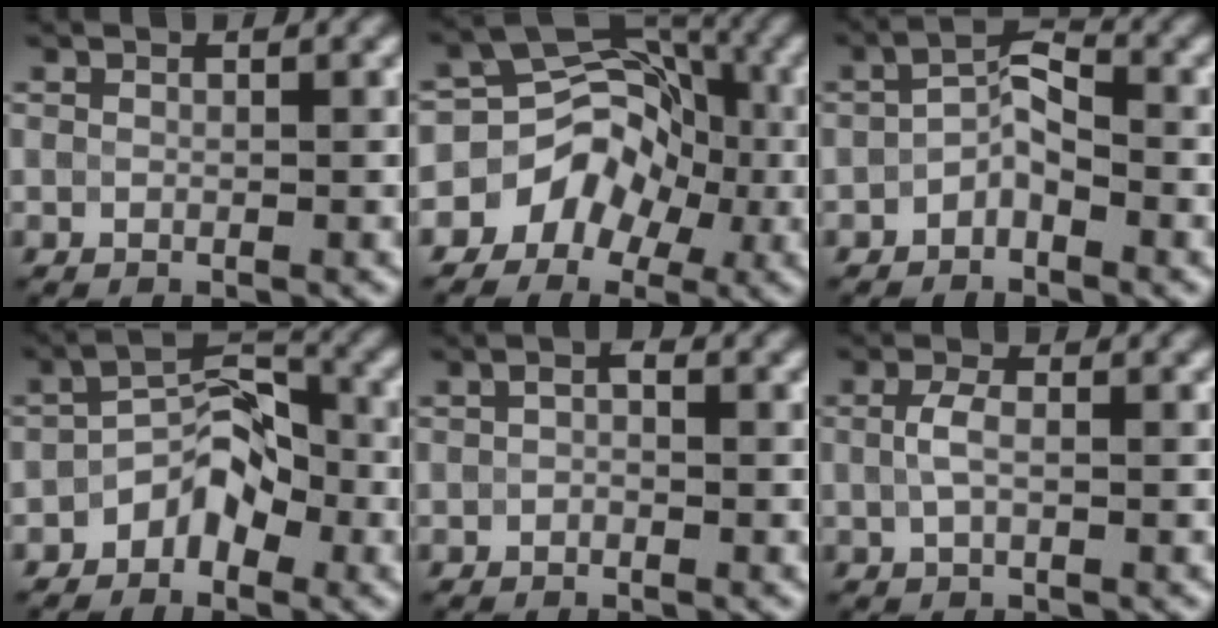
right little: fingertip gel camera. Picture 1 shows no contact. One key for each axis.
{"total": 6.1, "fx": -2.0, "fy": 5.0, "fz": 2.9, "tx": -0.031, "ty": 0.009, "tz": -0.045}
{"total": 2.9, "fx": -1.3, "fy": 1.4, "fz": 2.2, "tx": -0.035, "ty": 0.015, "tz": -0.029}
{"total": 4.6, "fx": -2.0, "fy": 2.9, "fz": 3.0, "tx": -0.036, "ty": 0.014, "tz": -0.040}
{"total": 1.2, "fx": -0.2, "fy": 0.7, "fz": 0.9, "tx": -0.016, "ty": 0.002, "tz": -0.006}
{"total": 2.1, "fx": 0.1, "fy": 1.0, "fz": 1.8, "tx": -0.043, "ty": 0.002, "tz": -0.001}